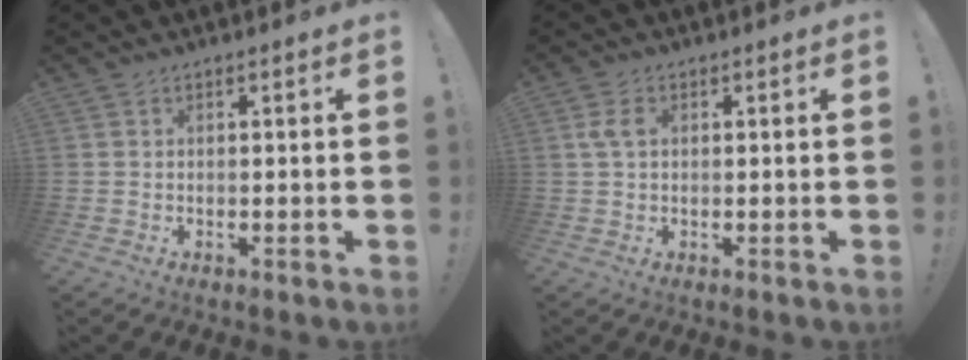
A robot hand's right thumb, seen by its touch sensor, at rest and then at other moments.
{"total": 3.9, "force": [0.9, 2.6, 2.8], "torque": [-0.050, 0.007, 0.017]}